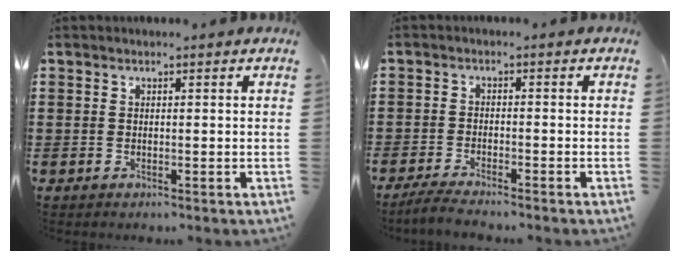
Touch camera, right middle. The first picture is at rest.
{"total": 2.9, "force": [-2.7, 0.1, 0.9], "torque": [-0.023, -0.001, -0.057]}